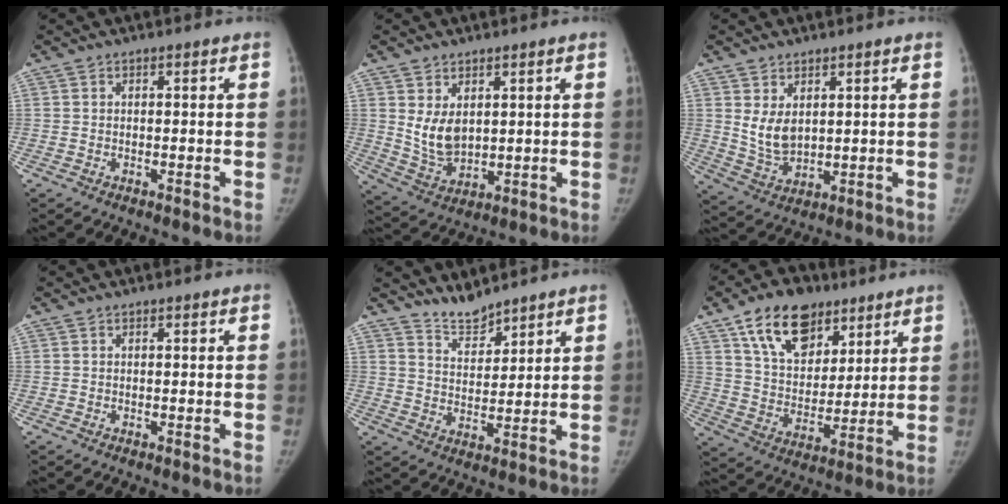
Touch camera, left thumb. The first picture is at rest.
{"total": 7.2, "force": [2.1, 4.6, 5.1], "torque": [-0.074, -0.021, 0.057]}
{"total": 6.2, "force": [2.1, 3.9, 4.4], "torque": [-0.066, -0.020, 0.055]}
{"total": 0.0}
{"total": 5.5, "force": [5.2, 1.4, 0.9], "torque": [-0.001, -0.044, 0.103]}
{"total": 16.6, "force": [9.7, 10.3, 8.6], "torque": [-0.104, -0.036, 0.171]}